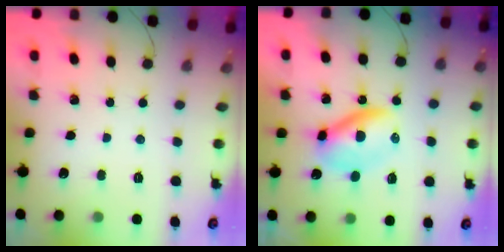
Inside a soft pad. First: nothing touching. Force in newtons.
{"total": 6.9, "press": 6.9, "slide": 0.5}